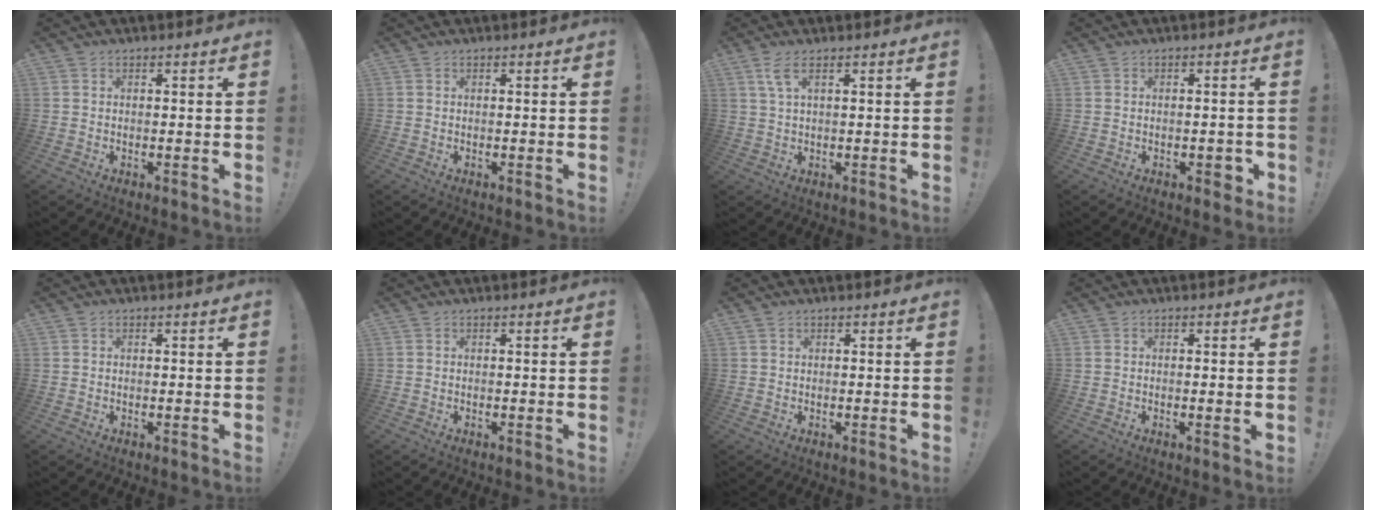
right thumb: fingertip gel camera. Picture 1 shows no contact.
{"total": 0.0}
{"total": 3.9, "force": [1.9, 0.4, 3.4], "torque": [-0.067, -0.002, 0.032]}
{"total": 3.3, "force": [-1.3, 1.8, 2.4], "torque": [-0.026, 0.008, -0.021]}
{"total": 0.0}
{"total": 0.0}
{"total": 0.7, "force": [0.5, 0.4, 0.2], "torque": [-0.001, -0.001, 0.010]}
{"total": 1.2, "force": [0.1, 0.0, 1.2], "torque": [-0.016, -0.002, 0.001]}